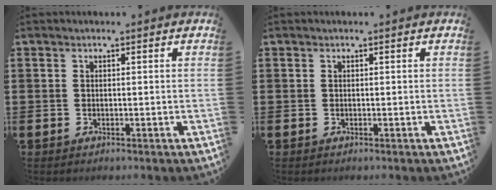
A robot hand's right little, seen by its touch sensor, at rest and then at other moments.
{"total": 0.0}